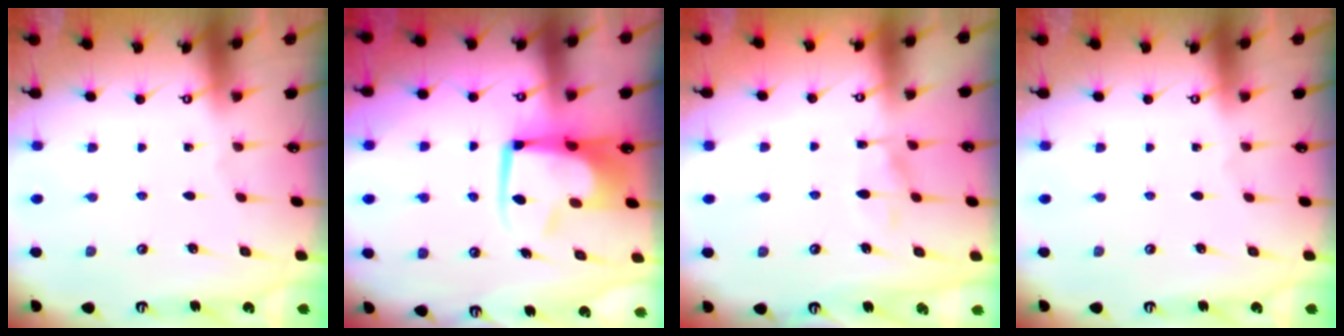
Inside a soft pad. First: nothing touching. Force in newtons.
{"total": 9.9, "press": 9.8, "slide": 1.2}
{"total": 7.0, "press": 6.9, "slide": 0.6}
{"total": 0.0}